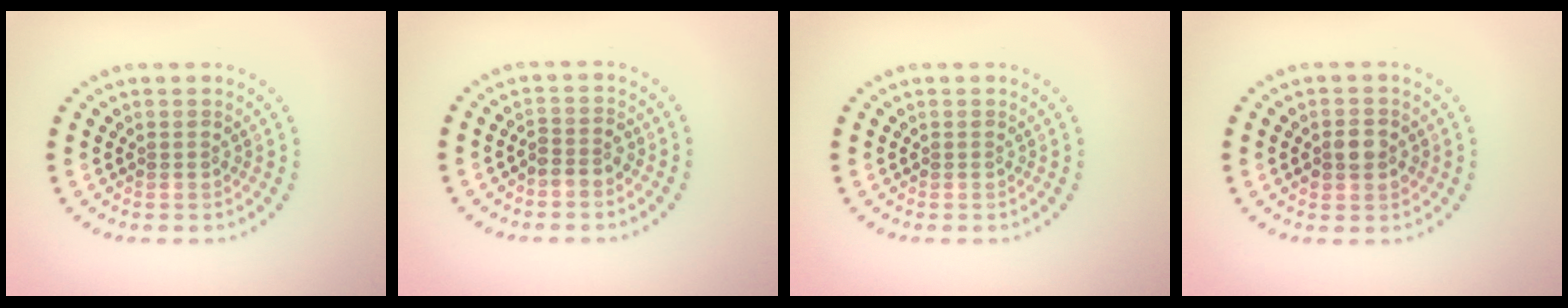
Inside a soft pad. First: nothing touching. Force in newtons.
{"total": 1.6, "press": 1.2, "slide": 1.0}
{"total": 0.0}
{"total": 2.5, "press": 2.5, "slide": 0.3}